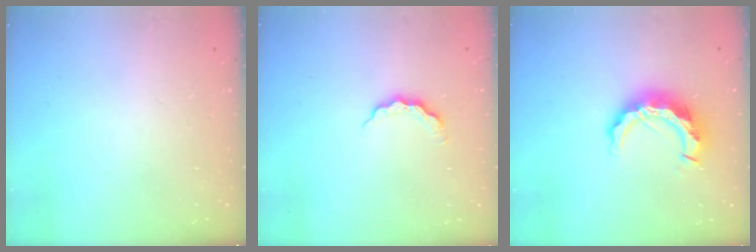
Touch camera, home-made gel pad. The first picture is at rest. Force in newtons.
{"total": 5.3, "press": 5.3, "slide": 0.6}
{"total": 10.8, "press": 10.8, "slide": 0.9}